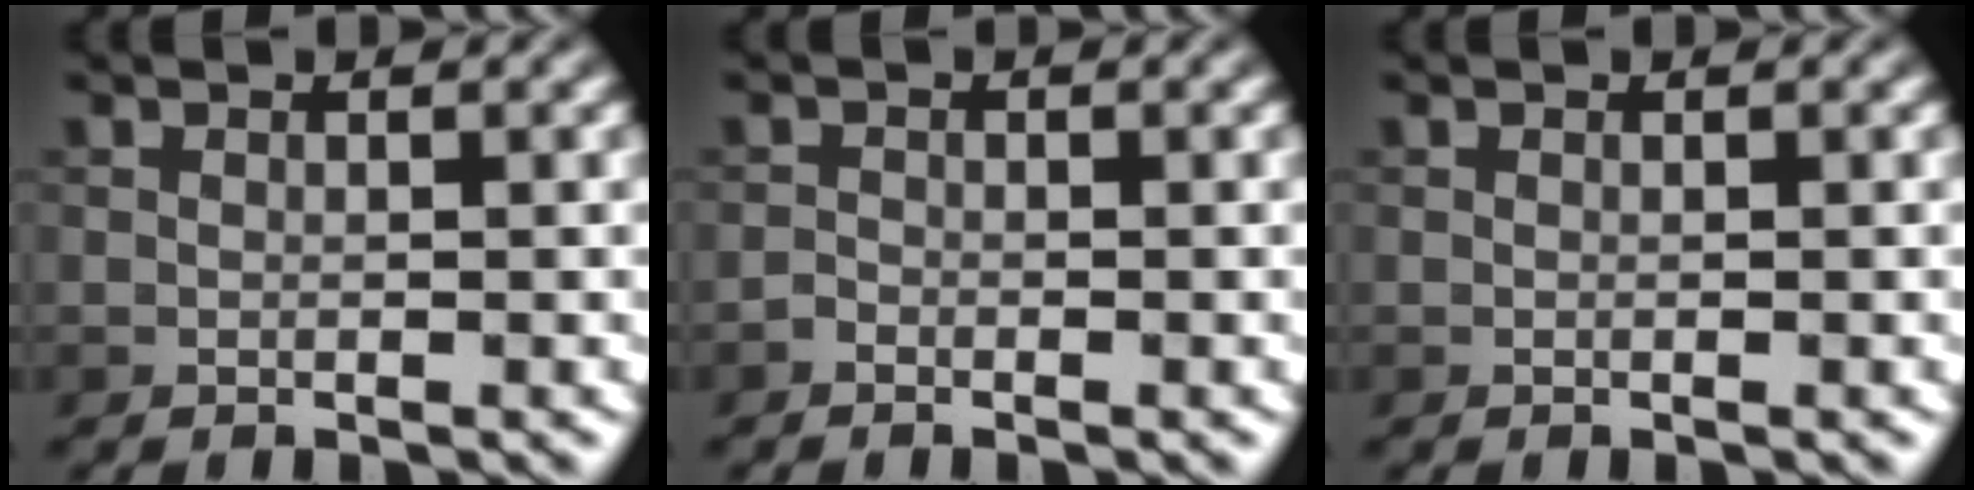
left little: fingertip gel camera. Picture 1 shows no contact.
{"total": 0.7, "force": [-0.6, 0.3, 0.1], "torque": [0.000, -0.002, -0.015]}
{"total": 0.0}